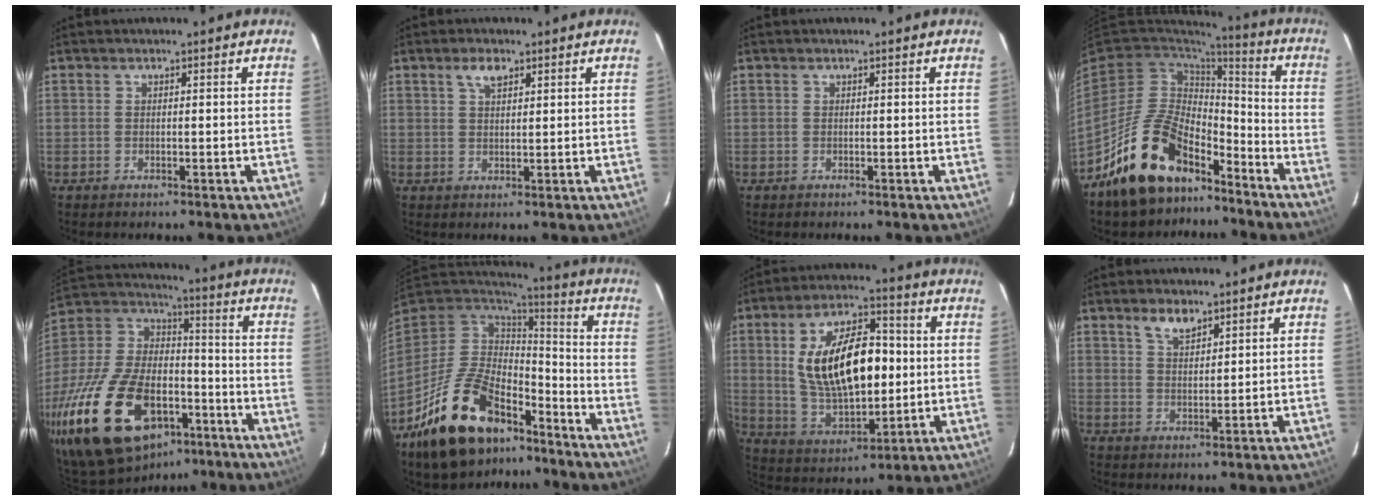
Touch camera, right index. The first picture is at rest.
{"total": 3.0, "force": [1.8, 1.4, 2.0], "torque": [-0.035, 0.006, 0.033]}
{"total": 0.0}
{"total": 18.2, "force": [-12.9, 9.0, 9.3], "torque": [-0.192, 0.019, -0.205]}
{"total": 31.3, "force": [-16.4, 17.3, 20.3], "torque": [-0.421, -0.006, -0.261]}
{"total": 23.0, "force": [-14.7, 11.4, 13.4], "torque": [-0.267, -0.004, -0.232]}
{"total": 19.5, "force": [1.9, 9.4, 17.0], "torque": [-0.311, 0.013, 0.052]}
{"total": 3.9, "force": [2.9, 1.6, 2.1], "torque": [-0.035, 0.004, 0.054]}